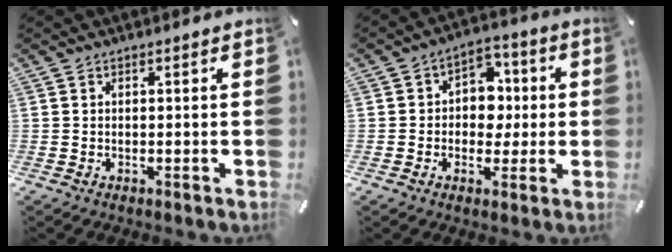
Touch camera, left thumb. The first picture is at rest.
{"total": 7.7, "force": [-0.6, 7.0, 3.2], "torque": [-0.042, 0.010, -0.012]}